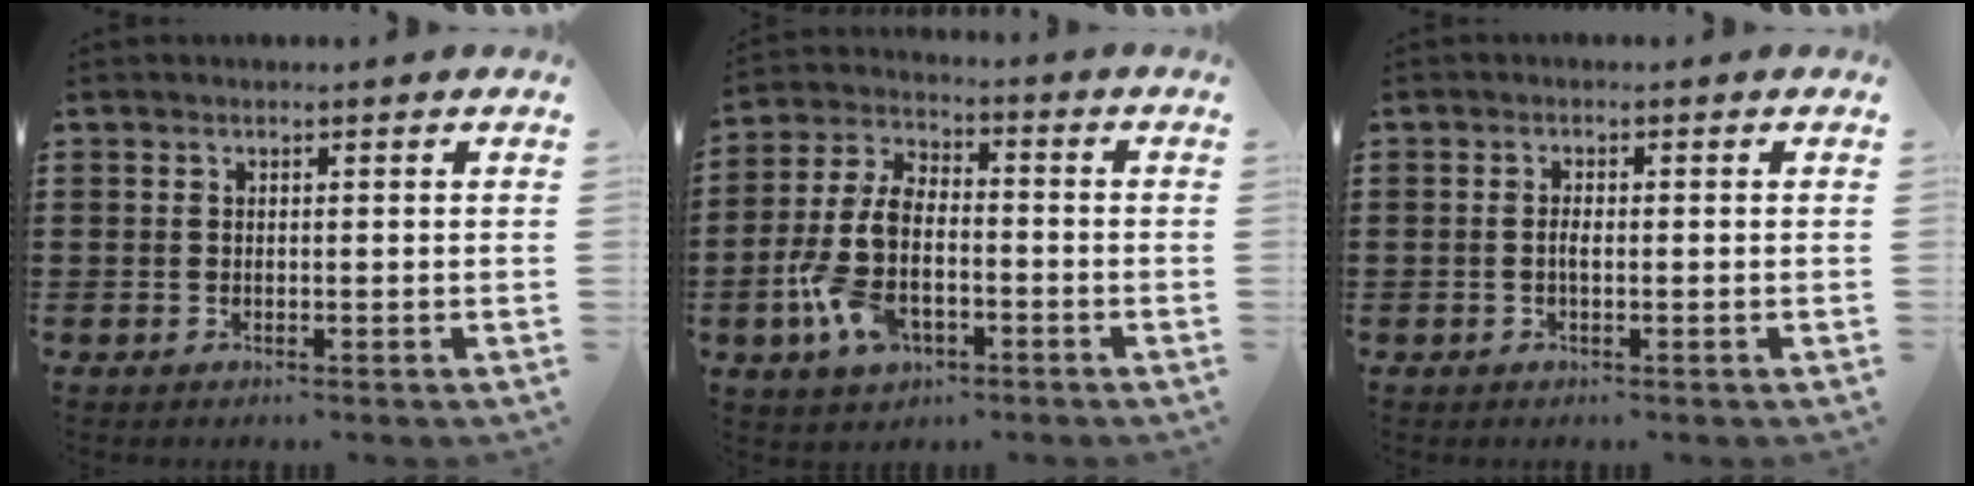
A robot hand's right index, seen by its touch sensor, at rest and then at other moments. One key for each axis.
{"total": 9.7, "fx": -2.7, "fy": 5.4, "fz": 7.5, "tx": -0.184, "ty": 0.001, "tz": -0.055}
{"total": 1.3, "fx": -0.3, "fy": 0.4, "fz": 1.2, "tx": -0.031, "ty": -0.004, "tz": -0.007}